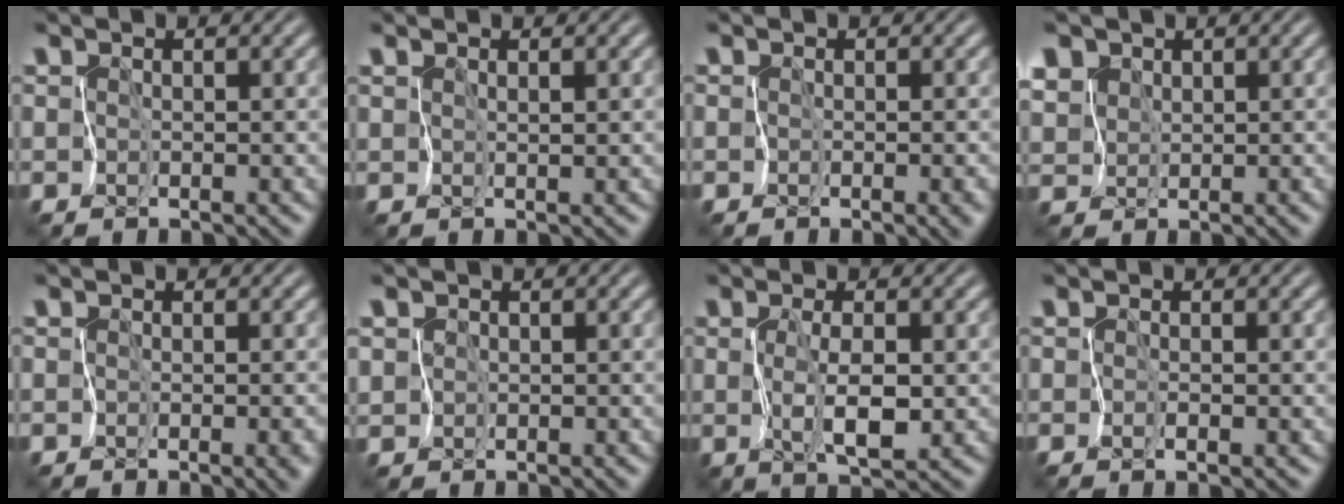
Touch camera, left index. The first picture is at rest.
{"total": 0.5, "force": [0.4, -0.3, 0.2], "torque": [-0.005, -0.001, 0.013]}
{"total": 1.9, "force": [-0.9, 1.0, 1.4], "torque": [-0.007, -0.009, -0.009]}
{"total": 4.9, "force": [2.9, 3.6, 1.8], "torque": [-0.067, 0.015, 0.046]}
{"total": 2.4, "force": [-1.1, 1.2, 1.7], "torque": [-0.005, -0.009, -0.009]}
{"total": 2.1, "force": [0.7, 1.9, 0.5], "torque": [-0.013, 0.016, -0.001]}
{"total": 2.7, "force": [-0.1, 0.8, 2.6], "torque": [-0.060, -0.005, 0.003]}
{"total": 0.6, "force": [-0.4, -0.2, 0.4], "torque": [-0.012, -0.002, -0.008]}